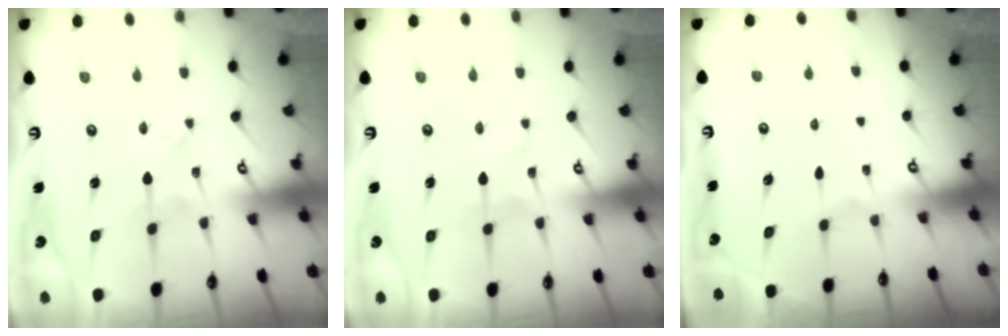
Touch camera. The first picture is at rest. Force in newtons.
{"total": 2.5, "press": 2.5, "slide": 0.3}
{"total": 0.0}